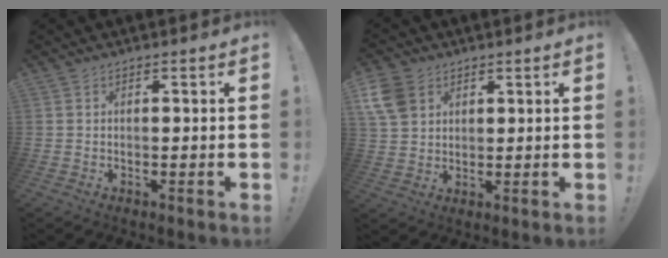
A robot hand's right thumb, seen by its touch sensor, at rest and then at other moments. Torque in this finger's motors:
{"motor_torque": [0.00, 0.05, 0.02, 0.01, 0.05]}